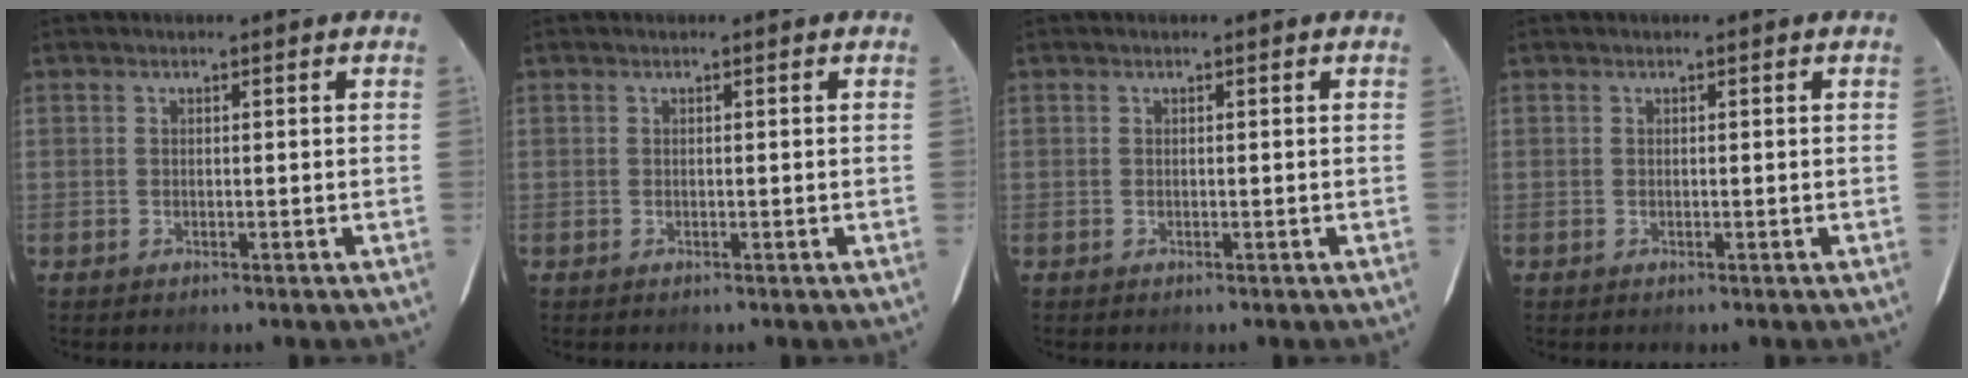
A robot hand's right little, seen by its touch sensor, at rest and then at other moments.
{"total": 0.0}
{"total": 0.0}
{"total": 0.0}